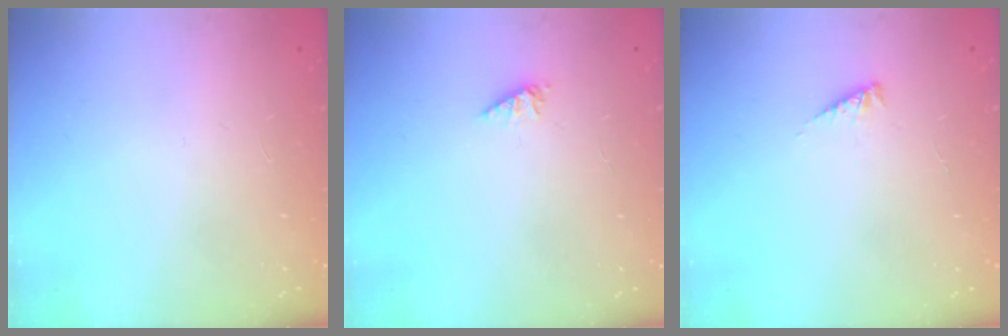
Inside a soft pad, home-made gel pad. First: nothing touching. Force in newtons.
{"total": 1.3, "press": 1.3, "slide": 0.1}
{"total": 3.7, "press": 3.7, "slide": 0.5}